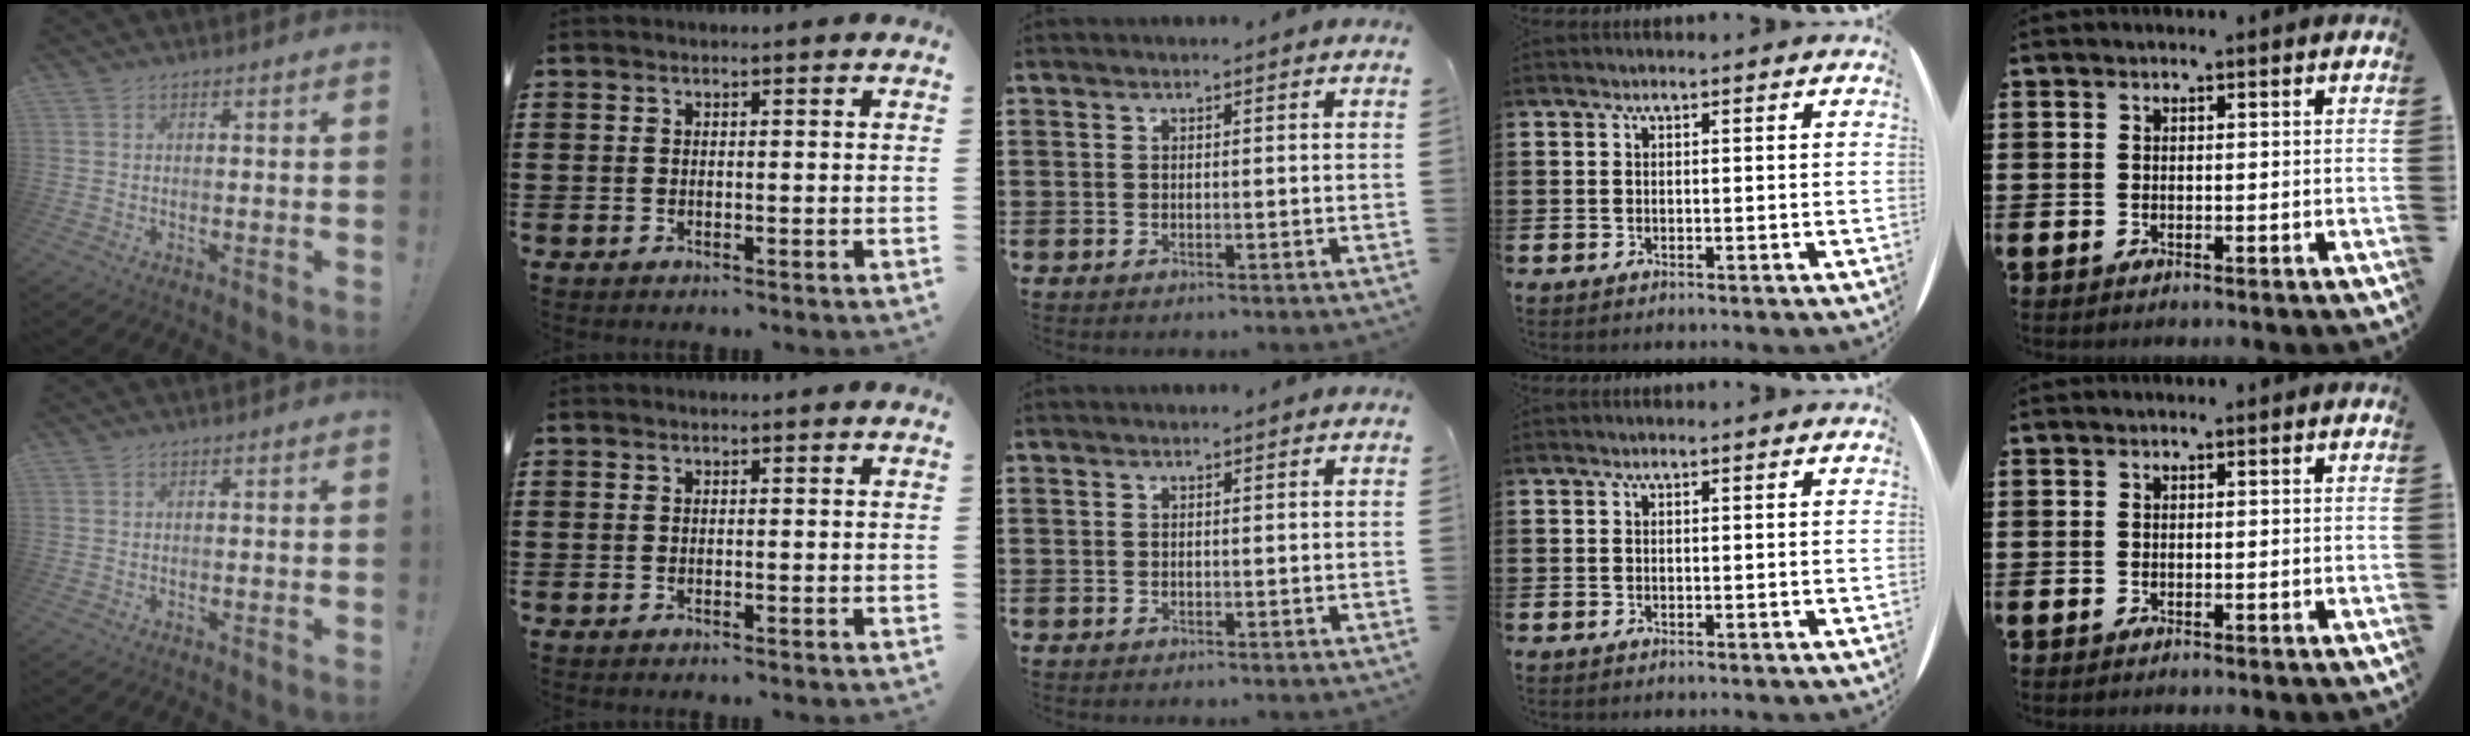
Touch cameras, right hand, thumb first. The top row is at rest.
{}